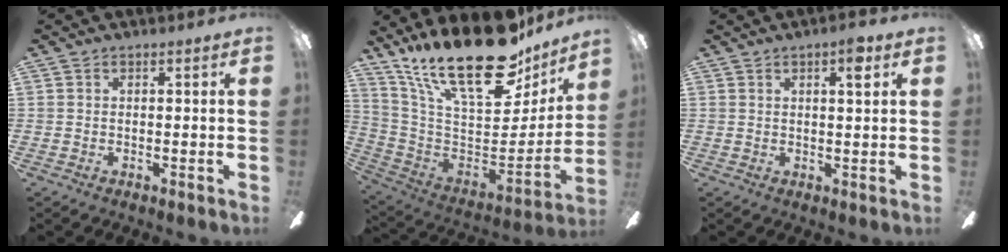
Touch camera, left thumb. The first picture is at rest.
{"total": 27.2, "force": [18.4, 10.2, 17.2], "torque": [-0.279, -0.127, 0.319]}
{"total": 4.2, "force": [2.3, 0.8, 3.5], "torque": [-0.049, -0.006, 0.032]}